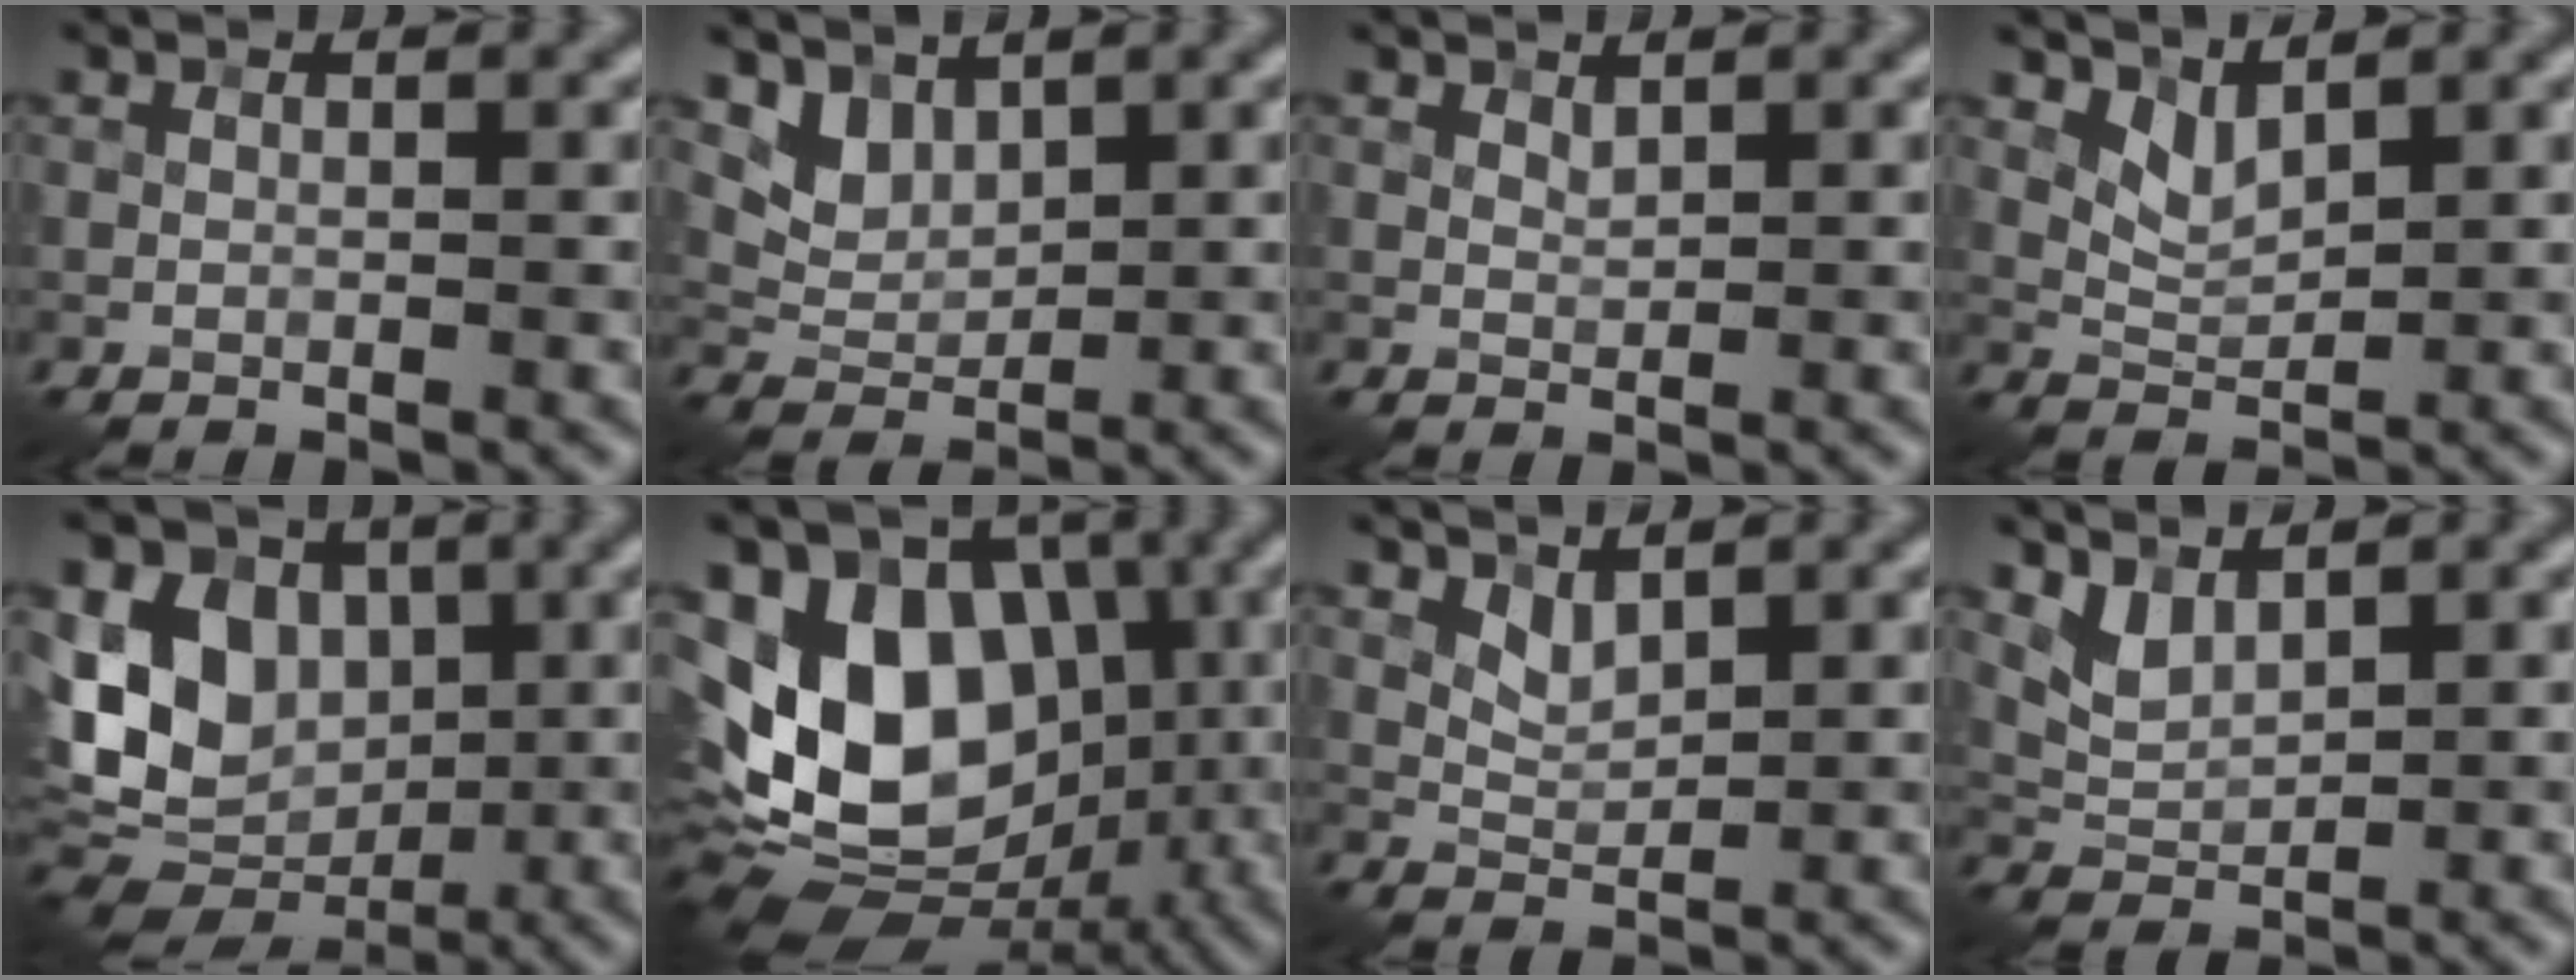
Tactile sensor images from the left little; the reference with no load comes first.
{"total": 2.5, "force": [1.9, 1.3, 1.0], "torque": [-0.029, -0.017, 0.045]}
{"total": 0.7, "force": [0.6, -0.1, 0.2], "torque": [-0.012, -0.004, 0.018]}
{"total": 2.0, "force": [1.5, 0.5, 1.2], "torque": [-0.032, -0.012, 0.039]}
{"total": 9.6, "force": [0.6, 7.1, 6.4], "torque": [-0.120, -0.001, -0.003]}
{"total": 13.4, "force": [-1.0, 9.4, 9.5], "torque": [-0.159, 0.007, -0.037]}
{"total": 1.5, "force": [1.2, 0.4, 0.8], "torque": [-0.022, -0.010, 0.033]}
{"total": 2.1, "force": [1.6, 0.6, 1.2], "torque": [-0.036, -0.013, 0.044]}